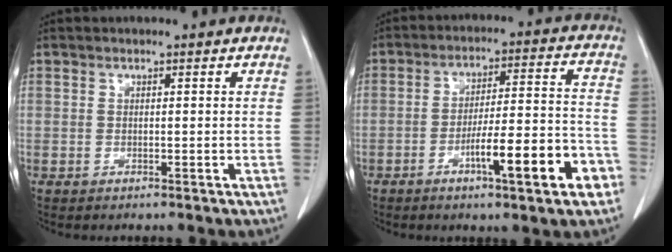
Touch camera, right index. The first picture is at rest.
{"total": 13.1, "force": [-5.9, 1.6, 11.6], "torque": [-0.176, 0.015, -0.084]}